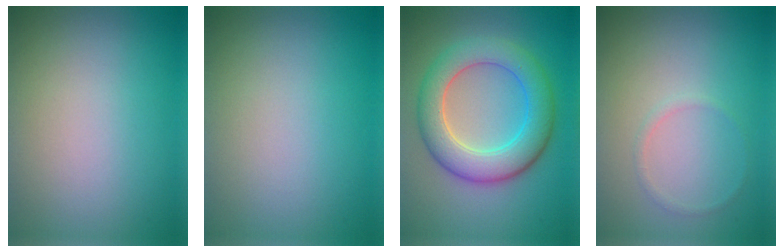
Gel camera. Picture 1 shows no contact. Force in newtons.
{"total": 0.0}
{"total": 6.8, "press": 6.8, "slide": 0.5}
{"total": 0.6, "press": 0.6, "slide": 0.1}